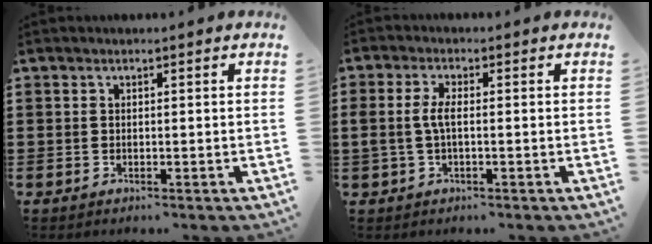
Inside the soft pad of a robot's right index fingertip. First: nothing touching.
{"total": 3.3, "force": [-0.4, 1.1, 3.1], "torque": [-0.079, -0.005, -0.016]}